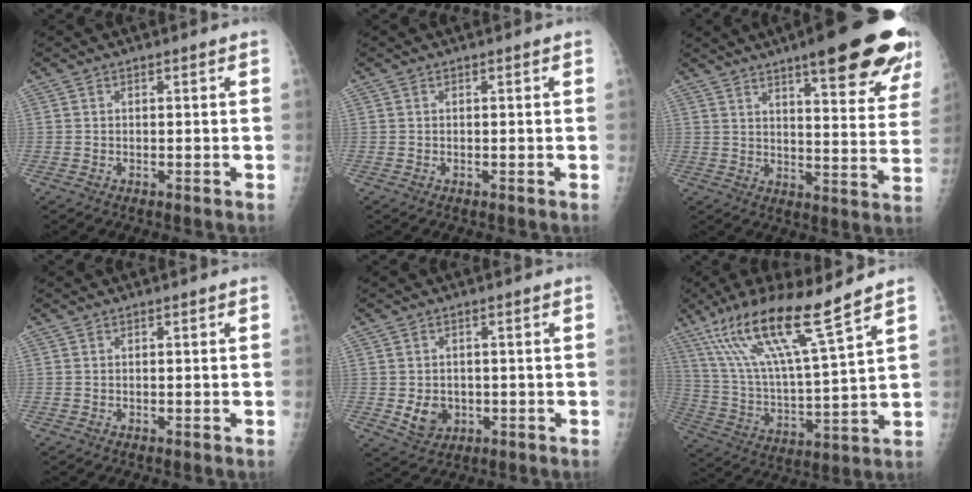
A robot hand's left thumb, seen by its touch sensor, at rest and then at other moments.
{"total": 0.0}
{"total": 23.7, "force": [15.8, 5.2, 16.9], "torque": [-0.193, -0.060, 0.199]}
{"total": 0.0}
{"total": 4.8, "force": [-0.7, 4.0, 2.5], "torque": [-0.025, -0.001, 0.002]}
{"total": 18.5, "force": [12.3, 1.5, 13.8], "torque": [-0.253, -0.051, 0.231]}